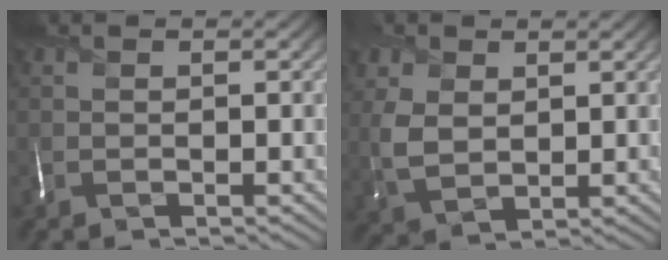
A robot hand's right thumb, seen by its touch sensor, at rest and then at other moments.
{"total": 4.9, "force": [2.2, 3.2, 3.0], "torque": [-0.080, 0.002, 0.050]}